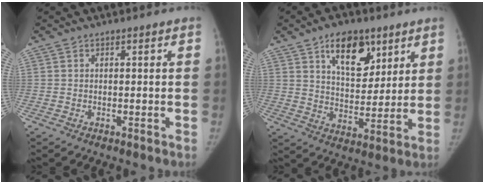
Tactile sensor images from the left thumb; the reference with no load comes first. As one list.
[{"total": 12.7, "force": [7.1, 7.2, 7.8], "torque": [-0.083, -0.040, 0.119]}]